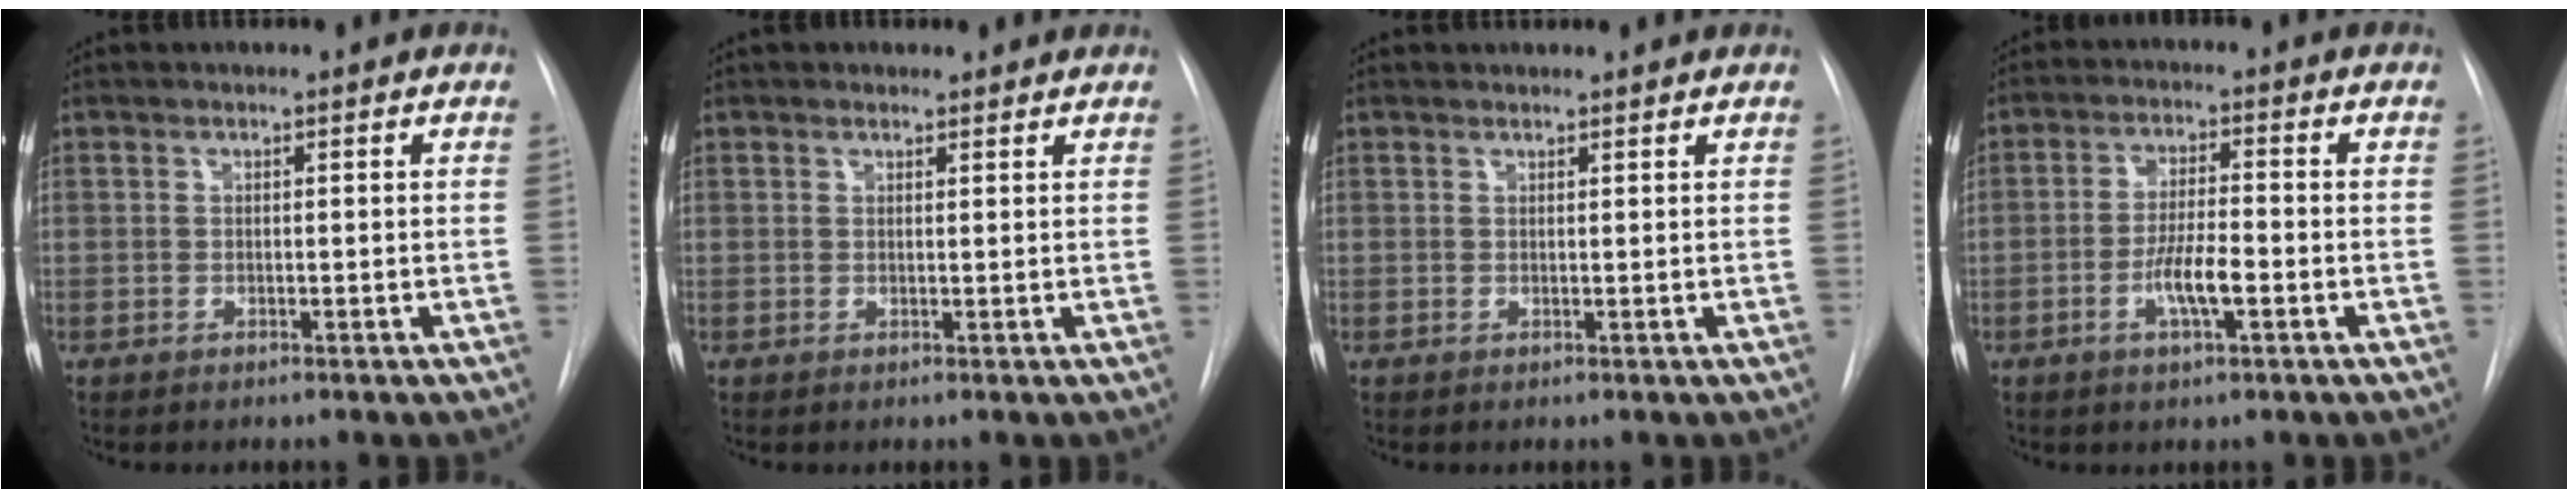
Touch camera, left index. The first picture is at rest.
{"total": 1.4, "force": [1.2, 0.7, 0.0], "torque": [-0.002, 0.005, 0.011]}
{"total": 2.1, "force": [2.1, 0.3, 0.1], "torque": [-0.008, 0.010, 0.023]}
{"total": 5.7, "force": [-2.4, 1.0, 5.1], "torque": [-0.099, -0.005, -0.044]}